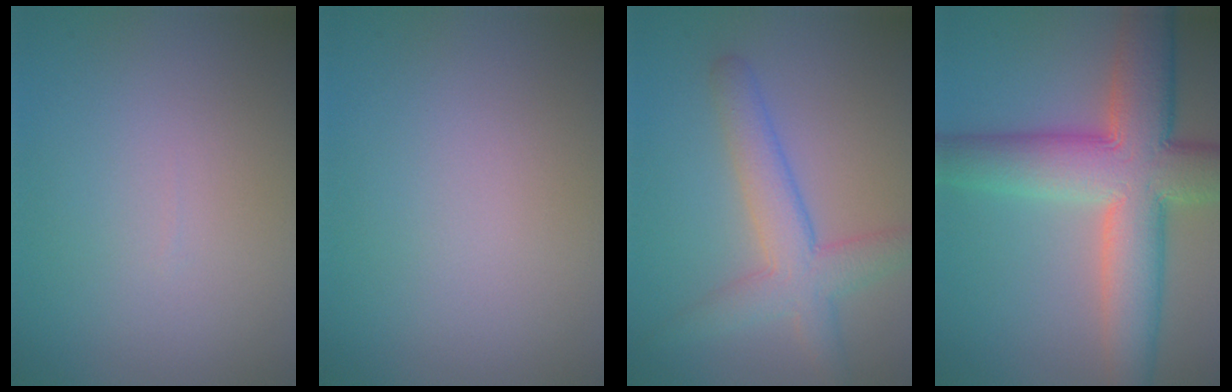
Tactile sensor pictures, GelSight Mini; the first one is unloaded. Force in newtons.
{"total": 0.0}
{"total": 4.7, "press": 4.7, "slide": 0.2}
{"total": 11.2, "press": 11.1, "slide": 0.4}